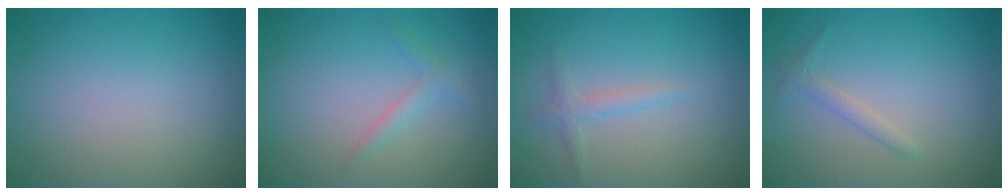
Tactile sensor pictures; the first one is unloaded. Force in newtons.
{"total": 1.3, "press": 1.3, "slide": 0.1}
{"total": 1.3, "press": 1.3, "slide": 0.0}
{"total": 1.1, "press": 1.1, "slide": 0.1}